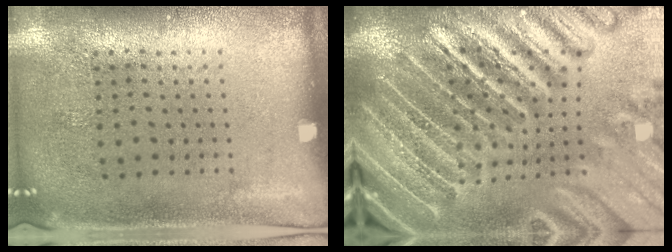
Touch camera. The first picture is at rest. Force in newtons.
{"total": 5.1, "press": 4.5, "slide": 2.4}